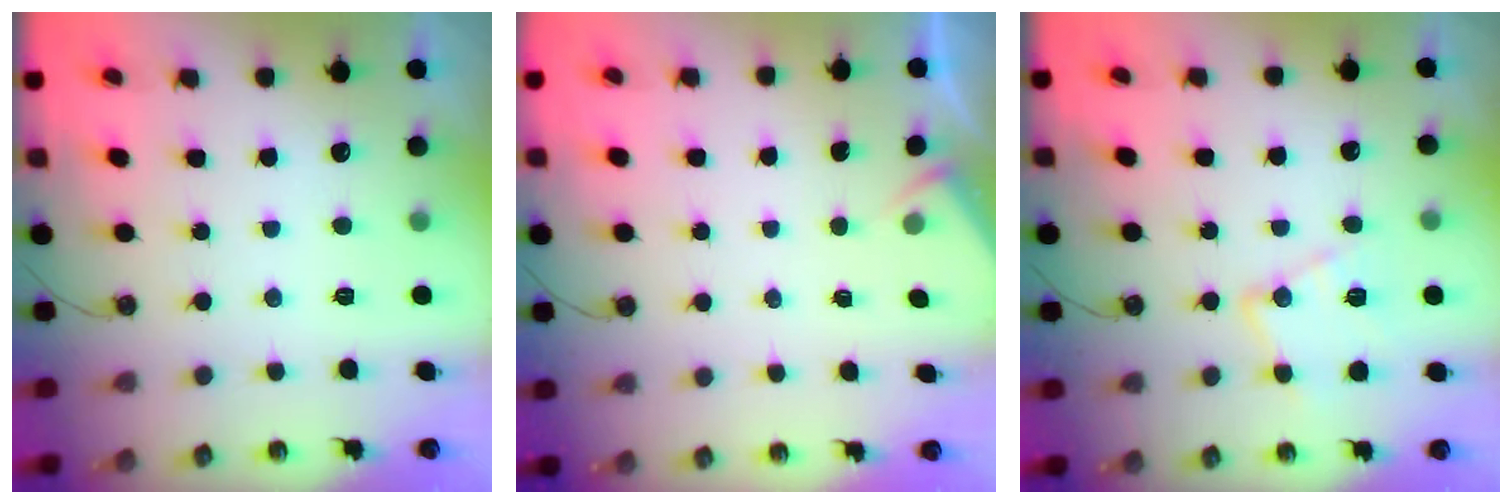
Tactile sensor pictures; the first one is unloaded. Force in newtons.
{"total": 2.1, "press": 2.1, "slide": 0.4}
{"total": 11.8, "press": 11.8, "slide": 0.5}